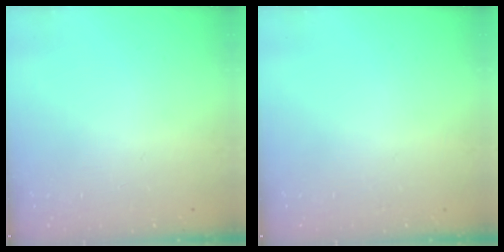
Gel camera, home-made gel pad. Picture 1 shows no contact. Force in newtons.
{"total": 0.0}